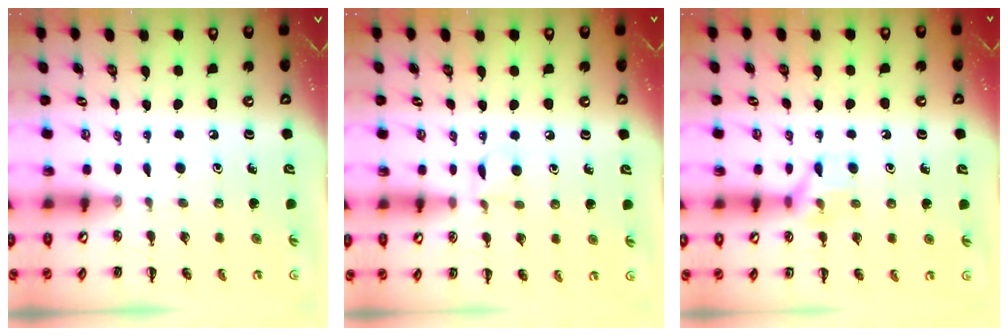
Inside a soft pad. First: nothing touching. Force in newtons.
{"total": 4.7, "press": 4.5, "slide": 1.3}
{"total": 7.9, "press": 7.9, "slide": 0.6}